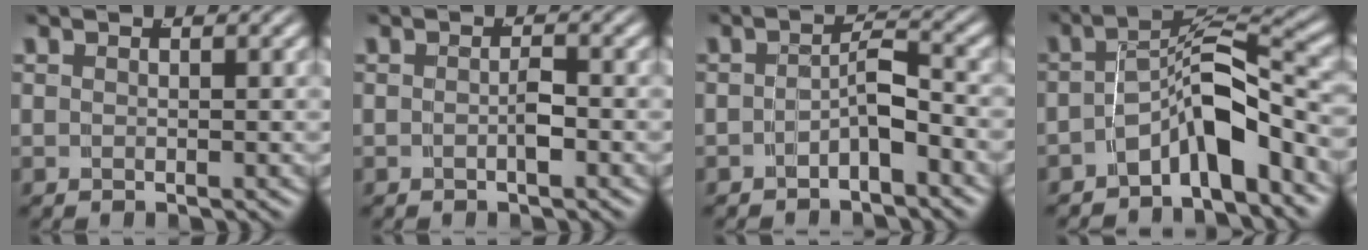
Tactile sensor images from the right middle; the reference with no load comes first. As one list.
[{"total": 1.1, "force": [-0.6, 0.0, 0.9], "torque": [-0.012, -0.004, -0.007]}, {"total": 2.6, "force": [-1.8, 0.7, 1.7], "torque": [-0.024, -0.010, -0.026]}, {"total": 6.4, "force": [-3.9, 2.2, 4.5], "torque": [-0.063, -0.005, -0.057]}]